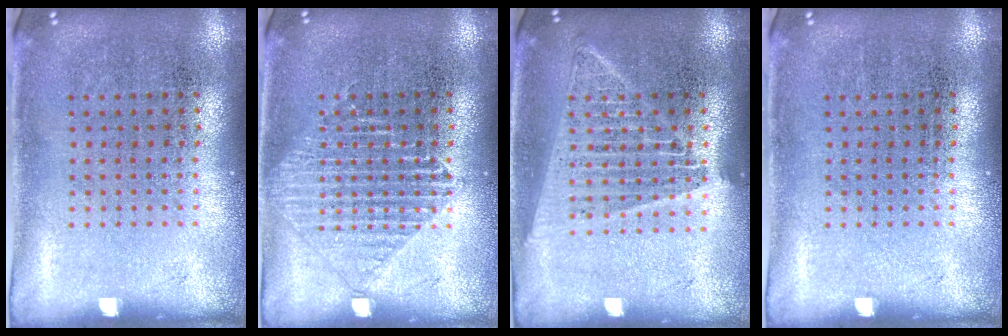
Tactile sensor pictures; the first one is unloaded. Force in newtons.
{"total": 1.9, "press": 1.8, "slide": 0.4}
{"total": 1.5, "press": 1.4, "slide": 0.7}
{"total": 0.0}